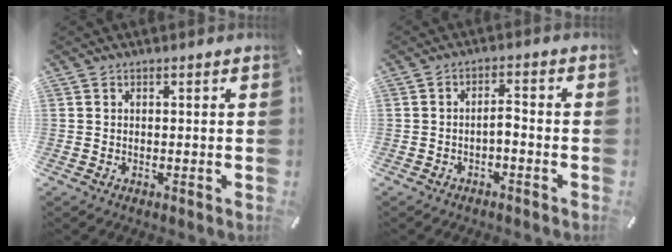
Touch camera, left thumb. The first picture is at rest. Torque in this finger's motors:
{"motor_torque": [-0.34, 0.16, 0.09, 0.11, 0.02]}